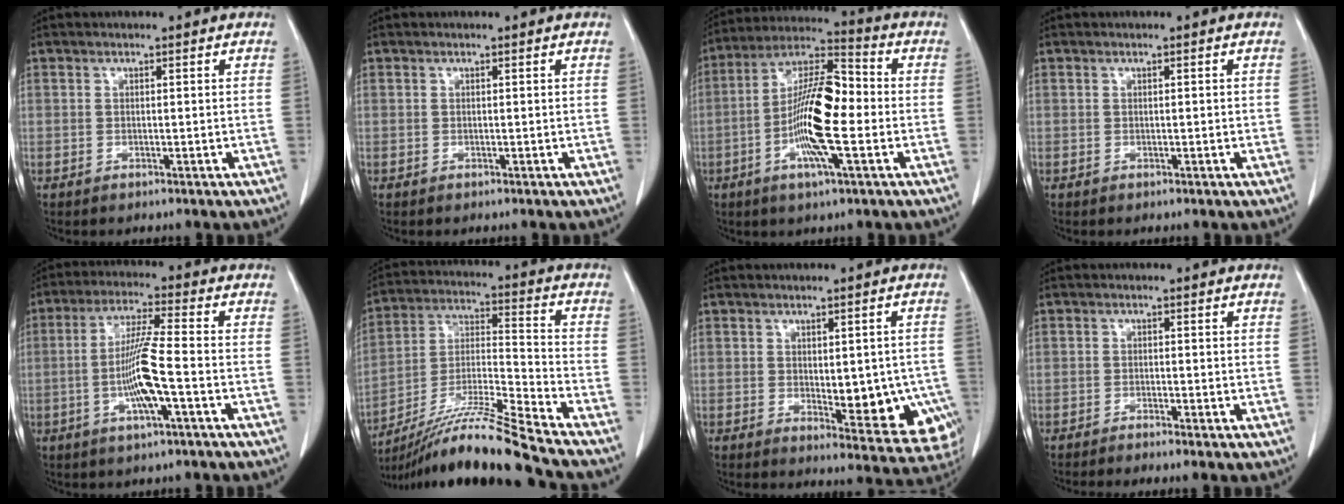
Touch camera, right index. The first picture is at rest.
{"total": 0.0}
{"total": 14.2, "force": [-2.6, 2.5, 13.8], "torque": [-0.254, 0.012, -0.052]}
{"total": 0.5, "force": [0.0, 0.1, 0.5], "torque": [-0.007, 0.000, 0.002]}
{"total": 9.1, "force": [-2.1, 0.0, 8.8], "torque": [-0.171, 0.000, -0.042]}
{"total": 17.4, "force": [-14.7, -2.3, 9.1], "torque": [-0.179, -0.019, -0.265]}
{"total": 11.7, "force": [-2.3, 5.4, 10.1], "torque": [-0.102, 0.000, -0.014]}
{"total": 2.4, "force": [-2.0, -0.5, 1.3], "torque": [-0.020, 0.001, -0.033]}